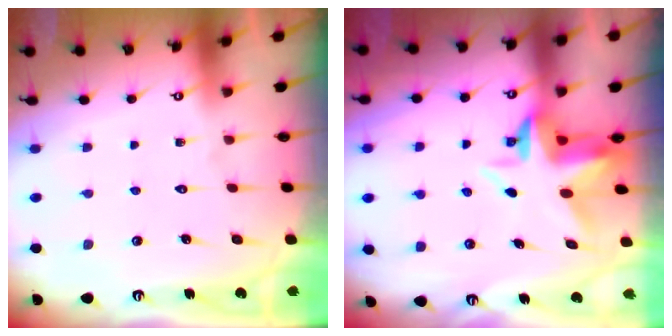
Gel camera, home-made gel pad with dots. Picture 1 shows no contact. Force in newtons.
{"total": 5.1, "press": 4.9, "slide": 1.4}